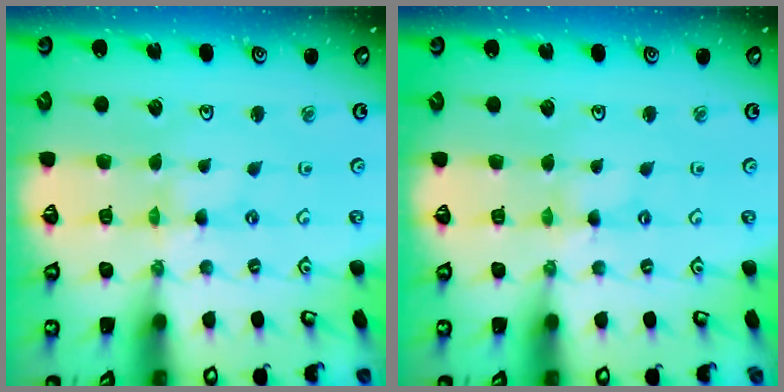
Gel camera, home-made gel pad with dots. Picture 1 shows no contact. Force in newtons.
{"total": 1.0, "press": 1.0, "slide": 0.2}